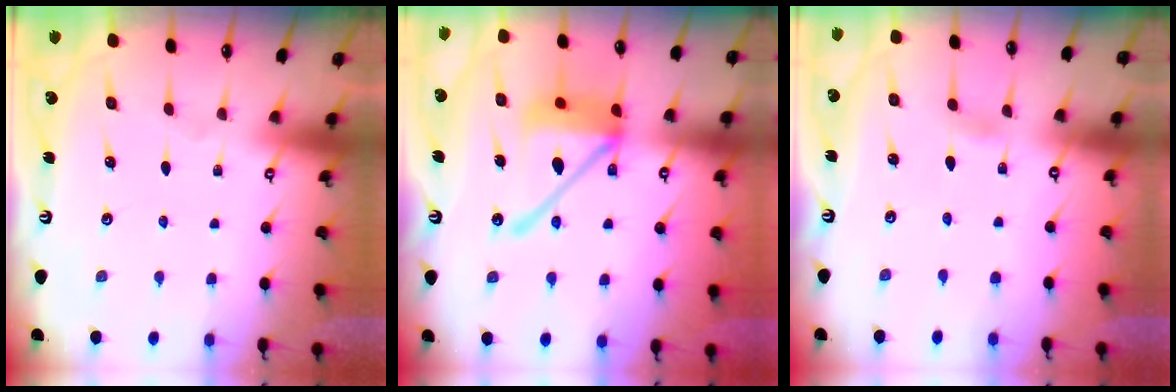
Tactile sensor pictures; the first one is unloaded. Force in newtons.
{"total": 16.3, "press": 16.2, "slide": 2.2}
{"total": 1.7, "press": 1.7, "slide": 0.2}